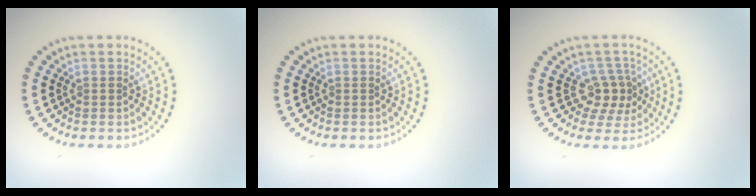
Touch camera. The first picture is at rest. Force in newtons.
{"total": 0.0}
{"total": 2.7, "press": 2.2, "slide": 1.6}